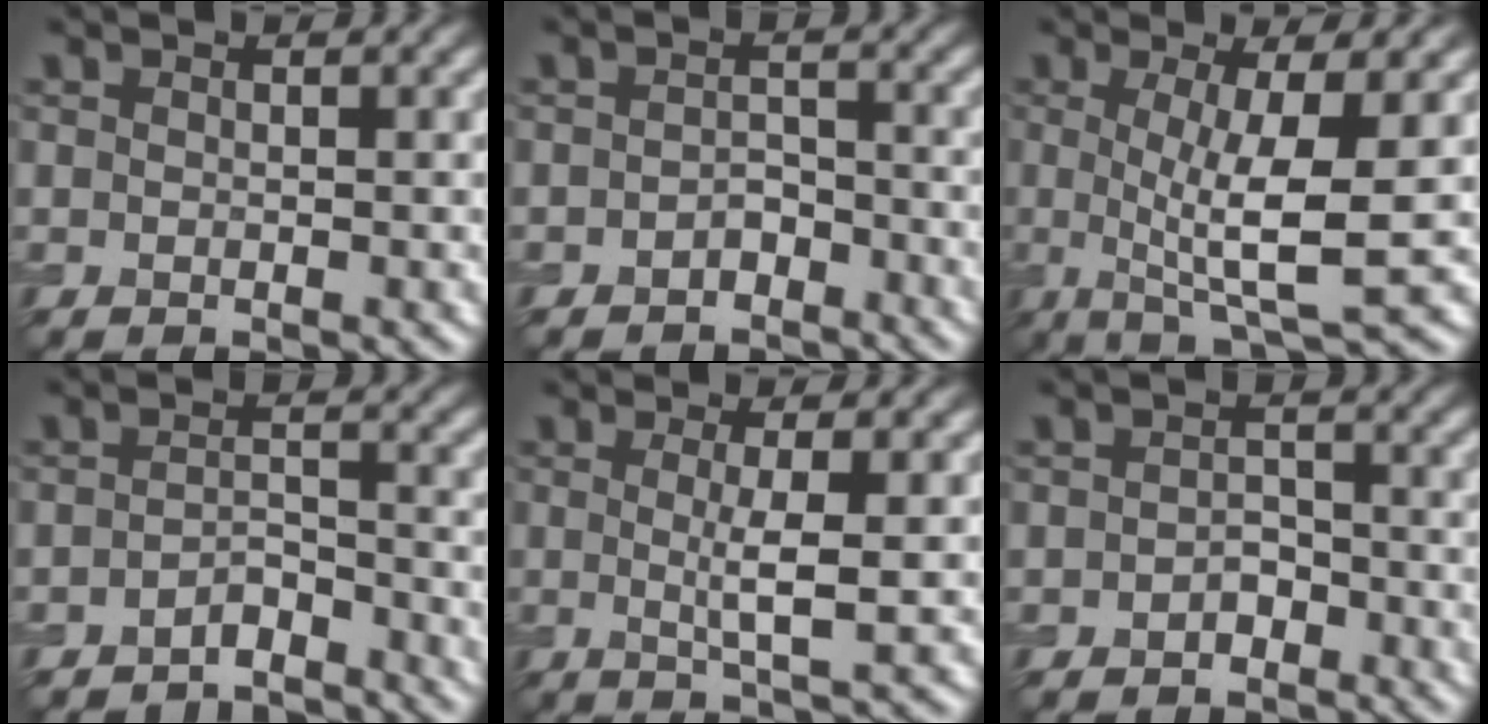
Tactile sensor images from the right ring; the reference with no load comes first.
{"total": 2.0, "force": [-1.5, 1.1, 0.6], "torque": [-0.008, 0.006, -0.029]}
{"total": 7.2, "force": [-0.1, 1.5, 7.0], "torque": [-0.108, -0.006, -0.001]}
{"total": 3.4, "force": [-3.2, 0.9, 1.0], "torque": [-0.017, 0.001, -0.060]}
{"total": 3.2, "force": [0.1, 0.5, 3.1], "torque": [-0.055, -0.007, -0.001]}
{"total": 1.8, "force": [-1.2, 1.2, 0.7], "torque": [-0.009, 0.005, -0.023]}